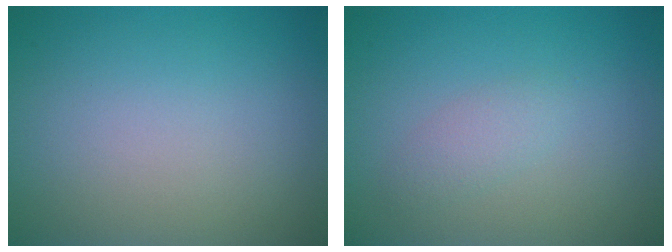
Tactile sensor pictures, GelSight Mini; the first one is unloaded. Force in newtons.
{"total": 1.4, "press": 1.4, "slide": 0.1}